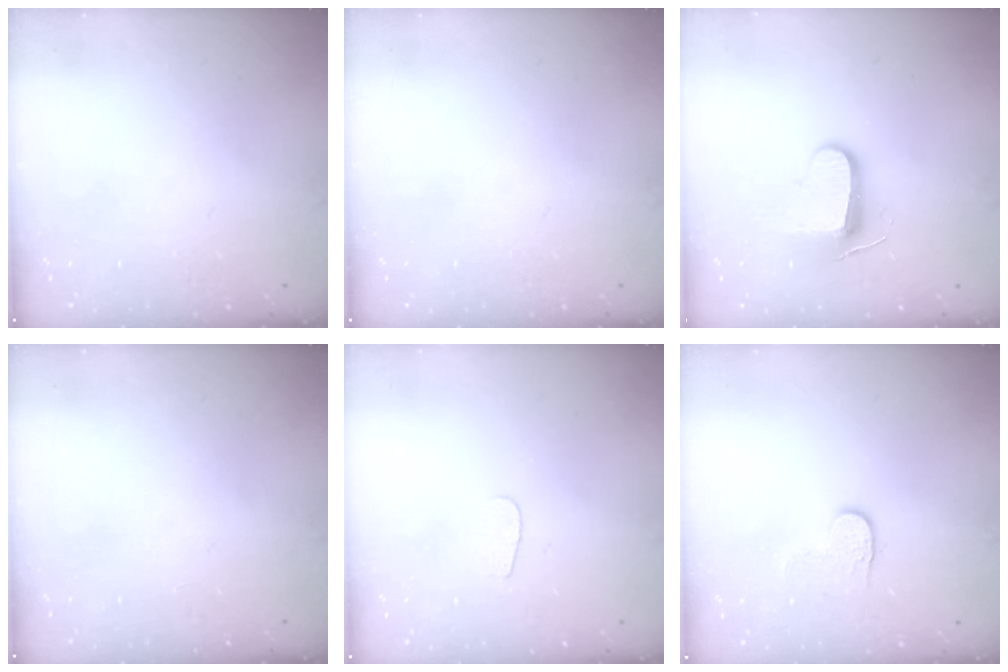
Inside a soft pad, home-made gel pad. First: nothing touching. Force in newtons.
{"total": 0.0}
{"total": 8.9, "press": 8.9, "slide": 0.8}
{"total": 0.0}
{"total": 3.4, "press": 3.4, "slide": 0.4}
{"total": 4.2, "press": 4.2, "slide": 0.5}